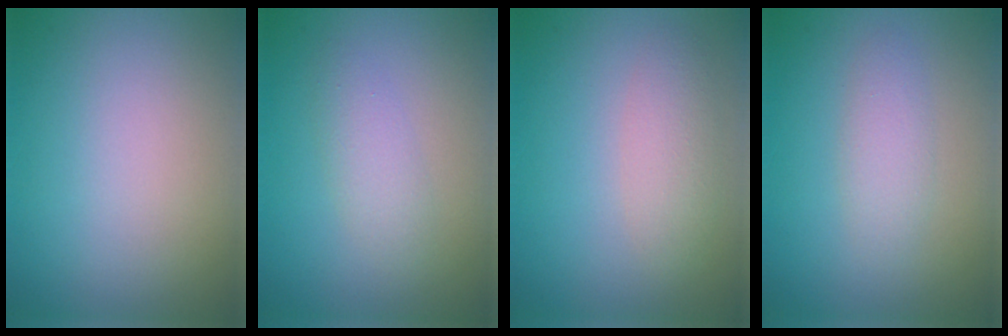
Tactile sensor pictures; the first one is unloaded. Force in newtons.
{"total": 2.0, "press": 2.0, "slide": 0.2}
{"total": 2.3, "press": 2.3, "slide": 0.2}
{"total": 2.0, "press": 2.0, "slide": 0.1}